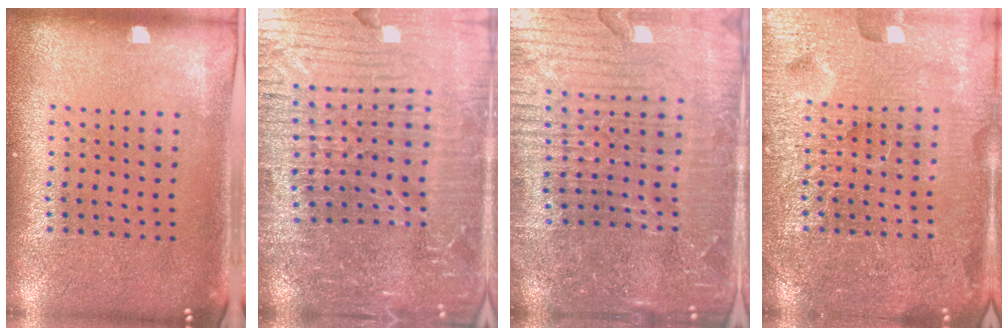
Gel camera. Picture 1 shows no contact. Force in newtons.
{"total": 5.5, "press": 5.0, "slide": 2.2}
{"total": 5.8, "press": 5.3, "slide": 2.5}
{"total": 6.9, "press": 6.8, "slide": 0.8}